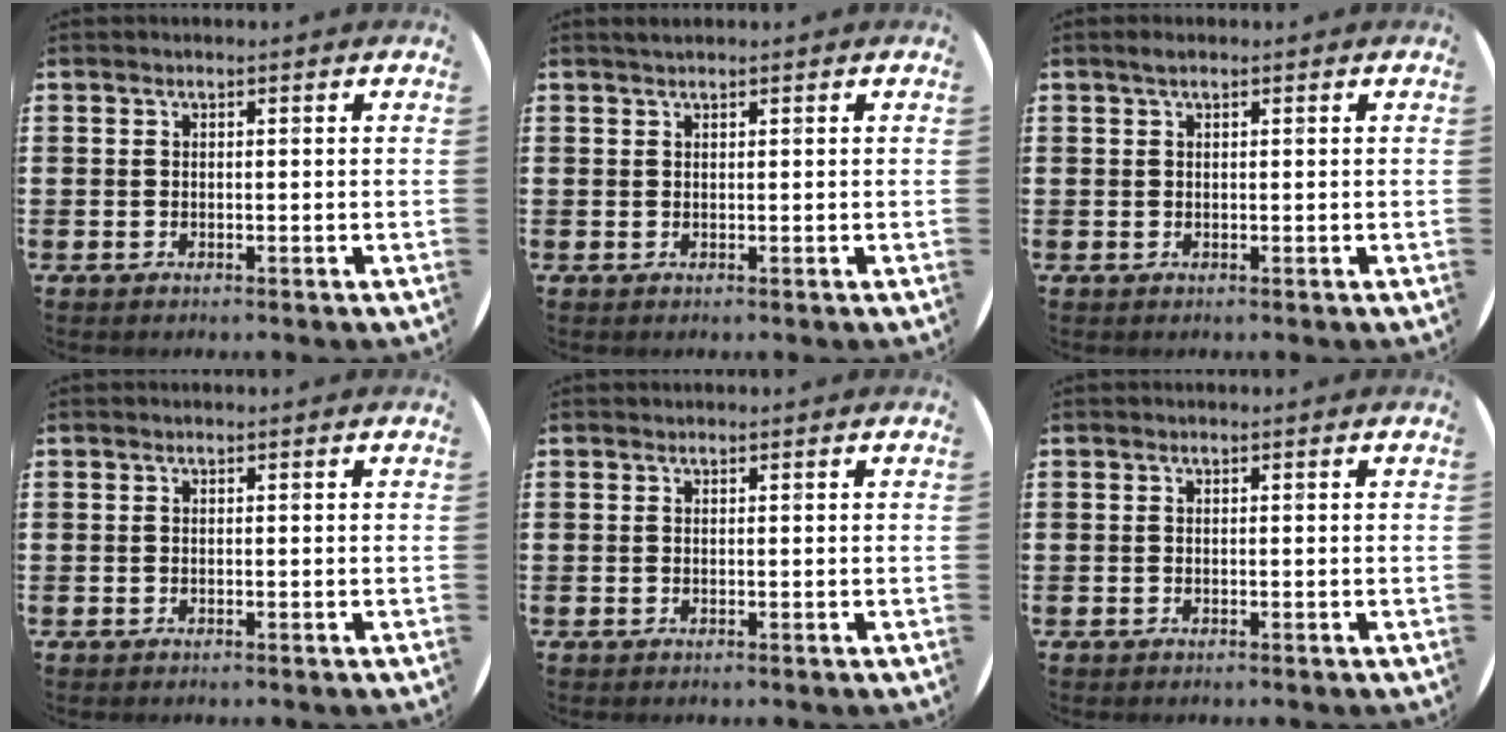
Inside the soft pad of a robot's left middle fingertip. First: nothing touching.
{"total": 0.7, "force": [0.6, 0.0, 0.1], "torque": [-0.001, 0.001, 0.012]}
{"total": 0.8, "force": [0.5, 0.5, 0.5], "torque": [-0.003, 0.002, 0.007]}
{"total": 0.0}
{"total": 0.0}
{"total": 0.0}